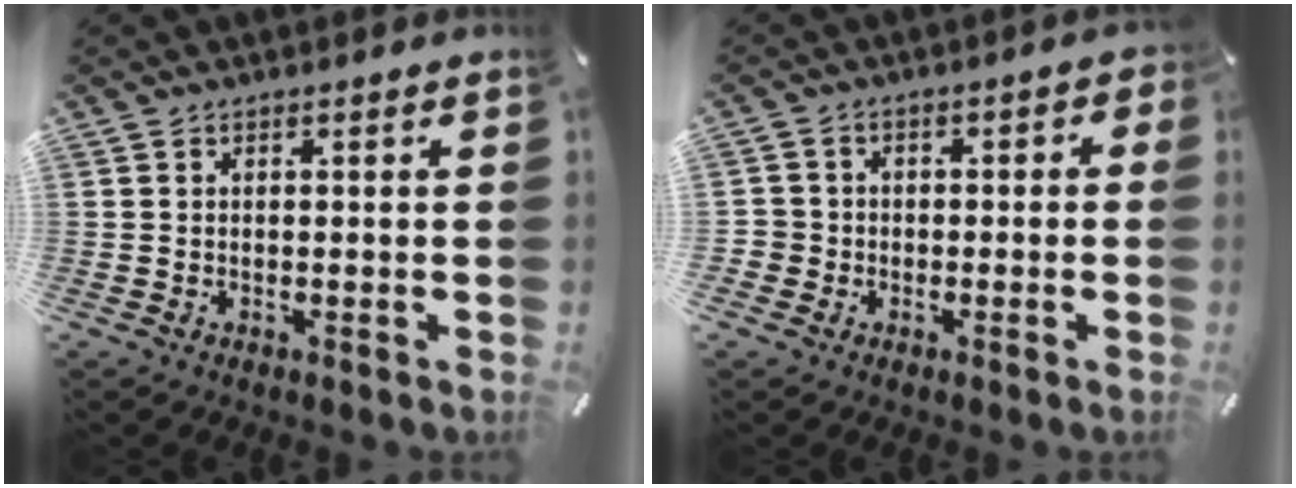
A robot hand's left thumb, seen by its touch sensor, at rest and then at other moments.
{"total": 4.4, "force": [-1.7, 4.0, 0.7], "torque": [-0.016, 0.018, -0.032]}